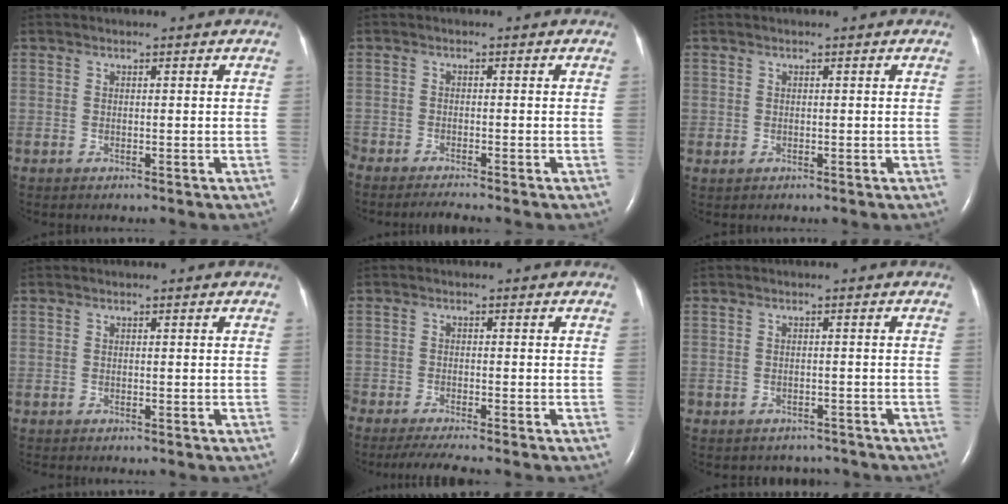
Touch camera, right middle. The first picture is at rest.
{"total": 4.2, "force": [-3.9, -0.2, 1.7], "torque": [-0.027, -0.015, -0.066]}
{"total": 0.6, "force": [0.1, 0.6, 0.1], "torque": [0.004, 0.004, 0.002]}
{"total": 0.9, "force": [-0.8, 0.2, 0.4], "torque": [-0.006, -0.001, -0.009]}
{"total": 7.0, "force": [-6.1, -0.1, 3.5], "torque": [-0.052, -0.021, -0.102]}
{"total": 4.5, "force": [-4.0, 2.0, -0.1], "torque": [-0.001, 0.009, -0.049]}